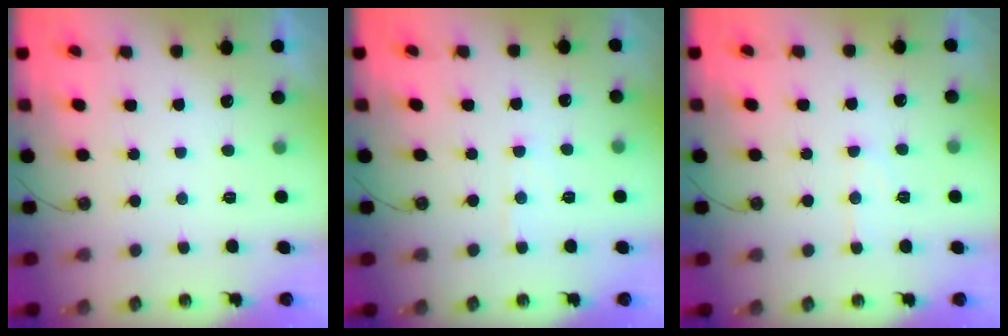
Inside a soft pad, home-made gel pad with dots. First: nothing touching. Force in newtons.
{"total": 5.2, "press": 5.1, "slide": 0.7}
{"total": 6.8, "press": 6.8, "slide": 0.5}